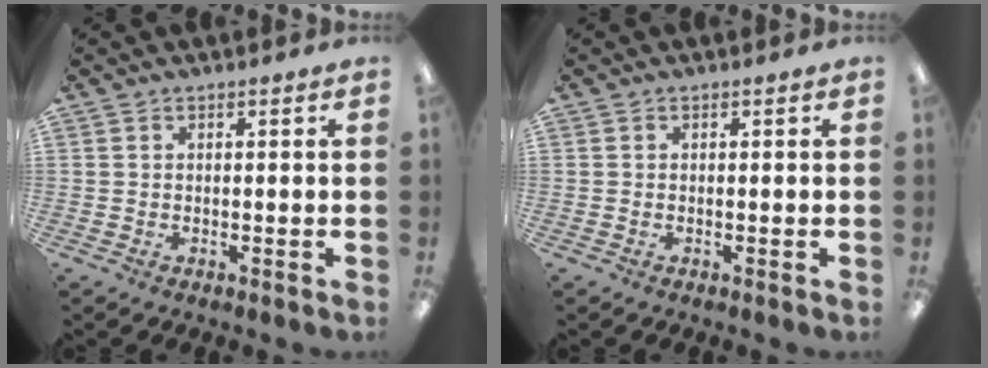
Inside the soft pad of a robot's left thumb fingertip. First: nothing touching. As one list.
[{"total": 0.0}]